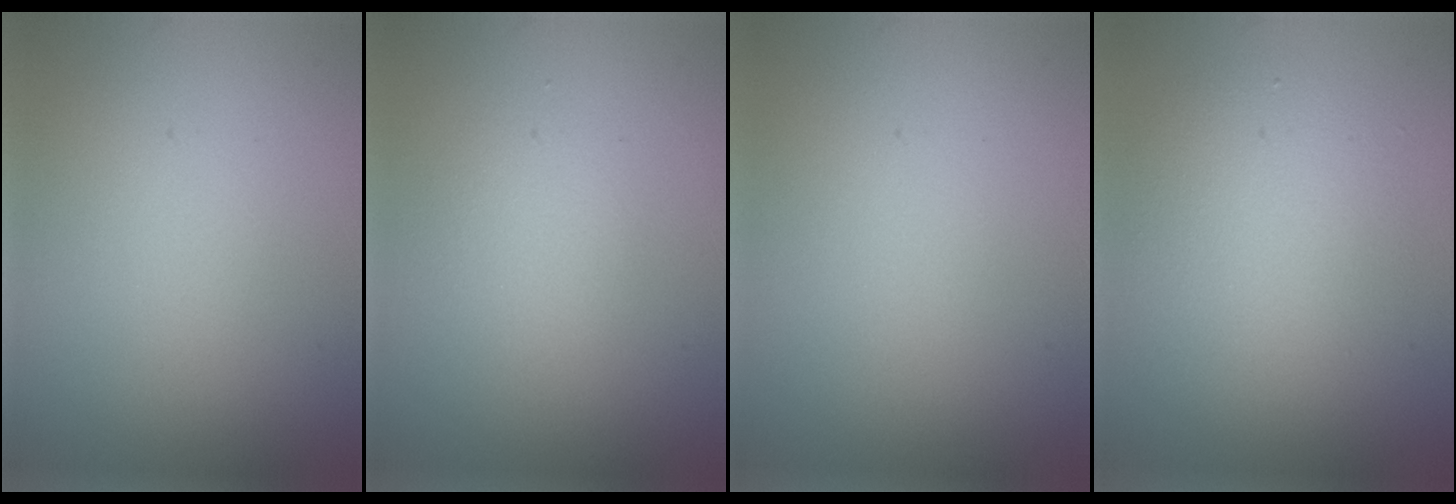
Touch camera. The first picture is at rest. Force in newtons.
{"total": 1.4, "press": 1.4, "slide": 0.1}
{"total": 0.0}
{"total": 4.4, "press": 4.4, "slide": 0.3}